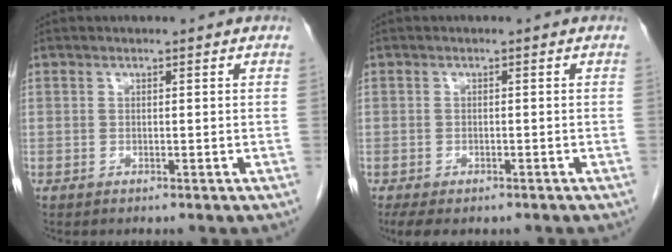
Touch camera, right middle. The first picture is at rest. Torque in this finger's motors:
{"motor_torque": [0.68, -0.41, -0.02, 0.00]}